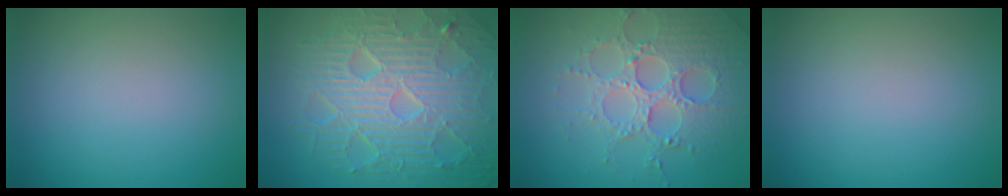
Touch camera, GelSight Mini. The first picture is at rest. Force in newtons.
{"total": 10.7, "press": 6.9, "slide": 8.2}
{"total": 4.9, "press": 4.4, "slide": 2.1}
{"total": 0.0}